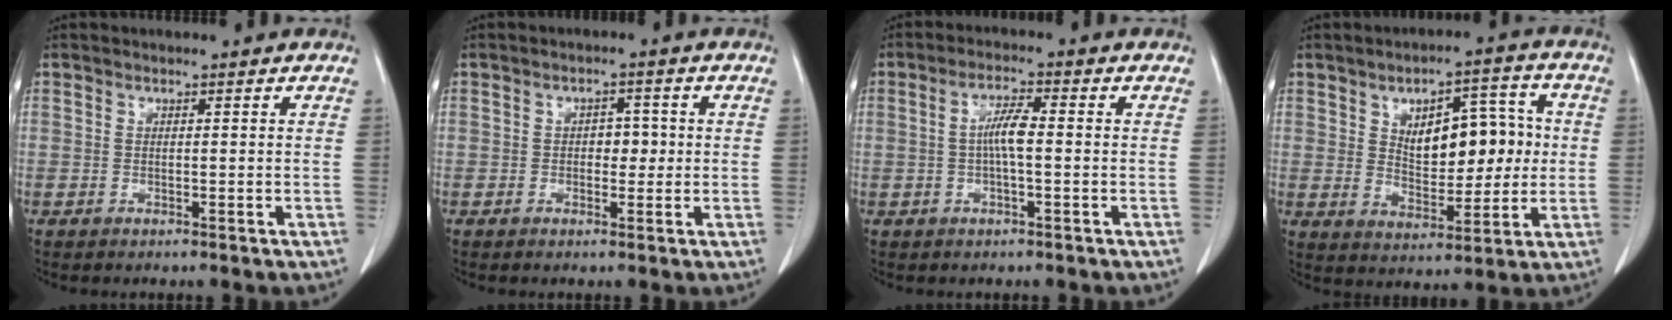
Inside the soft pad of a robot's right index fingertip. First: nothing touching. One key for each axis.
{"total": 2.9, "fx": 0.1, "fy": 1.8, "fz": 2.2, "tx": -0.028, "ty": 0.008, "tz": 0.002}
{"total": 4.5, "fx": 0.0, "fy": 0.7, "fz": 4.5, "tx": -0.087, "ty": 0.008, "tz": -0.001}
{"total": 11.5, "fx": 1.8, "fy": 5.6, "fz": 9.8, "tx": -0.135, "ty": 0.022, "tz": 0.038}